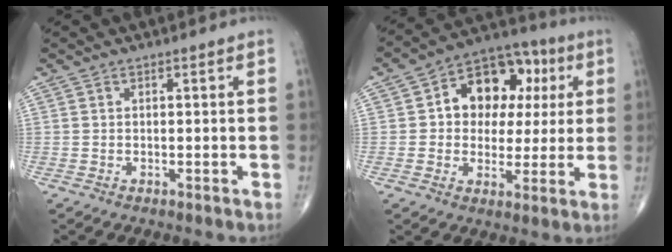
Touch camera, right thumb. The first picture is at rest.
{"total": 15.0, "force": [3.4, 10.8, 9.8], "torque": [-0.085, 0.017, 0.043]}